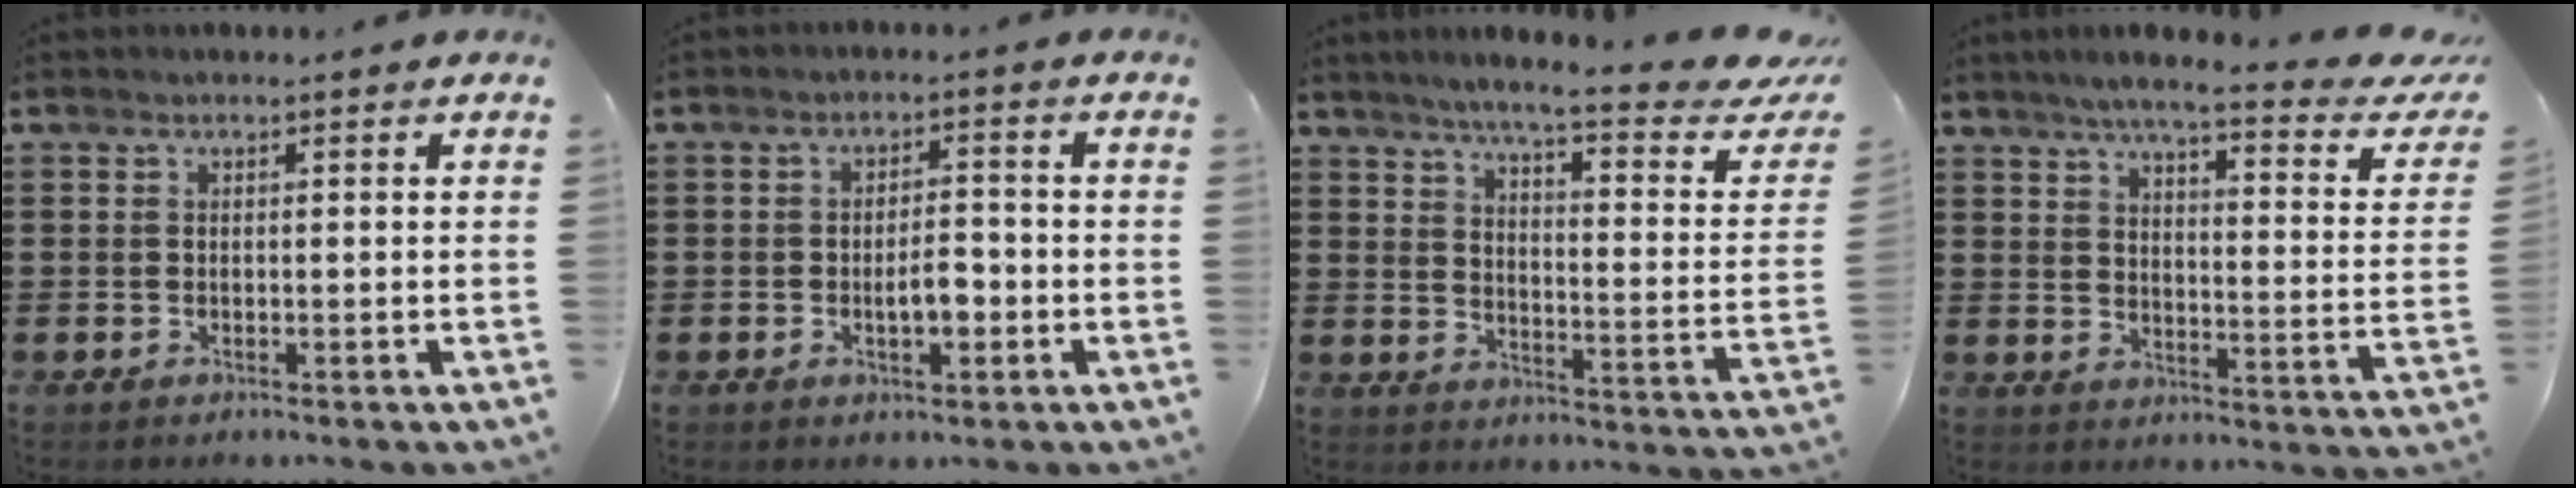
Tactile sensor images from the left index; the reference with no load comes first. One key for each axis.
{"total": 4.2, "fx": -1.0, "fy": 1.8, "fz": 3.7, "tx": -0.059, "ty": 0.003, "tz": -0.023}
{"total": 6.2, "fx": 4.7, "fy": -0.6, "fz": 4.0, "tx": -0.081, "ty": -0.045, "tz": 0.071}
{"total": 6.1, "fx": 4.6, "fy": -0.1, "fz": 4.0, "tx": -0.081, "ty": -0.038, "tz": 0.069}